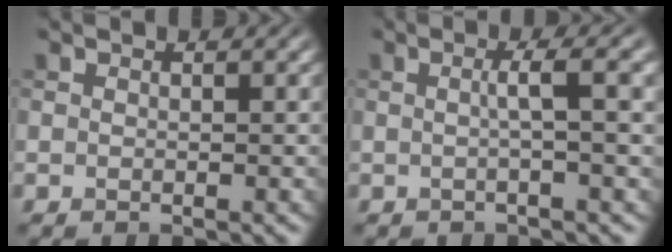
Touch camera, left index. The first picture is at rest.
{"total": 3.7, "force": [0.3, 0.7, 3.6], "torque": [-0.048, 0.009, -0.001]}